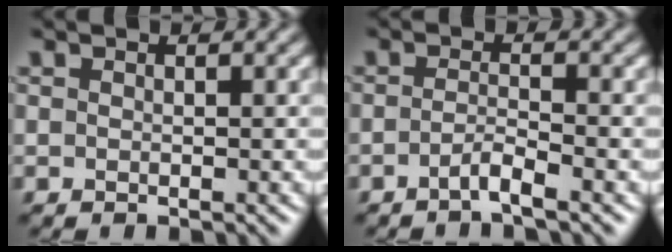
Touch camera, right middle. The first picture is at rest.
{"total": 1.9, "force": [-1.1, 0.2, 1.5], "torque": [-0.025, 0.004, -0.028]}